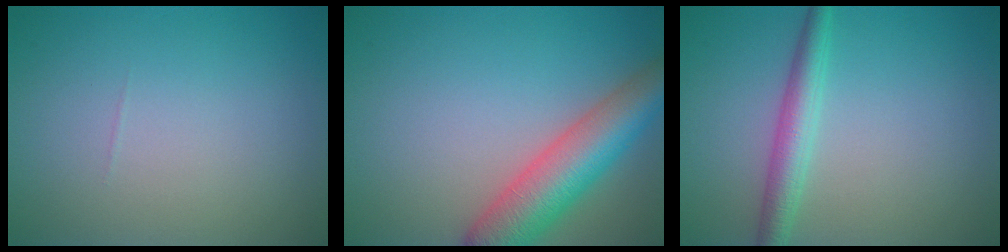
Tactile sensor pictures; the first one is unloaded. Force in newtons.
{"total": 7.2, "press": 7.2, "slide": 0.4}
{"total": 3.0, "press": 3.0, "slide": 0.1}